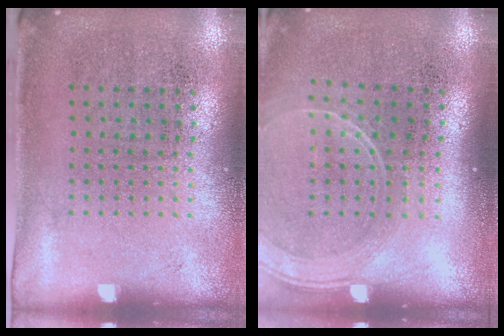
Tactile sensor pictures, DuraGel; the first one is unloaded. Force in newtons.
{"total": 1.6, "press": 1.4, "slide": 0.8}